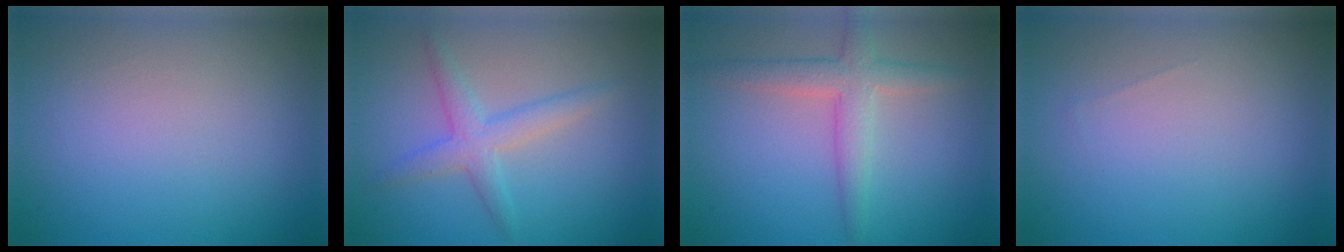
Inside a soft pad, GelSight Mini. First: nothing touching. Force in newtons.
{"total": 3.0, "press": 3.0, "slide": 0.2}
{"total": 3.4, "press": 3.4, "slide": 0.2}
{"total": 0.0}